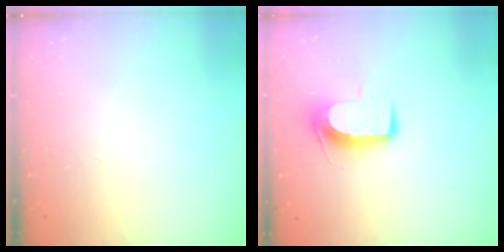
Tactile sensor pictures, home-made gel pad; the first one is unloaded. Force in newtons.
{"total": 8.8, "press": 8.7, "slide": 0.6}